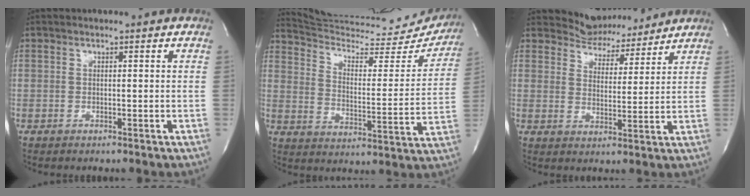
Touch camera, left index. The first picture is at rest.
{"total": 23.9, "force": [23.1, 3.2, 5.1], "torque": [-0.070, -0.065, 0.304]}
{"total": 7.4, "force": [6.9, 2.5, -0.1], "torque": [-0.003, -0.001, 0.103]}